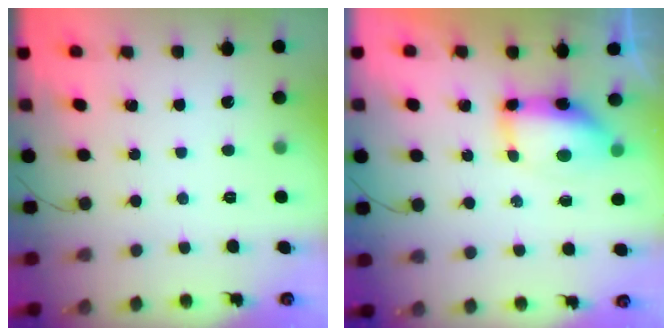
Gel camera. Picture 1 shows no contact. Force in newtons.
{"total": 8.3, "press": 8.2, "slide": 1.2}